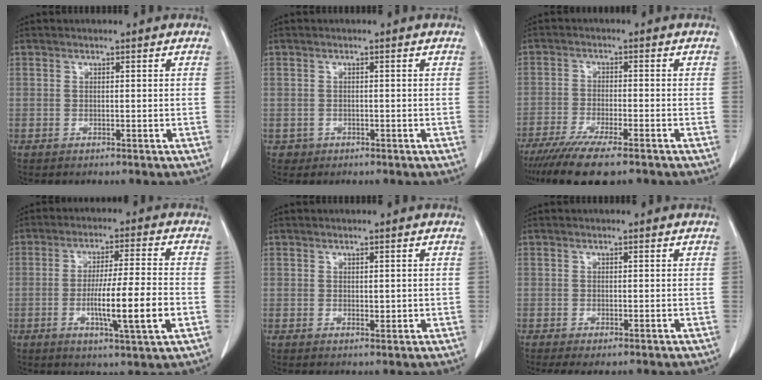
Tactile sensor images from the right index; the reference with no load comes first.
{"total": 1.0, "force": [-0.6, 0.9, -0.1], "torque": [-0.001, 0.004, -0.009]}
{"total": 10.4, "force": [-8.0, 1.2, 6.6], "torque": [-0.104, -0.023, -0.127]}
{"total": 10.8, "force": [-2.8, -0.1, 10.4], "torque": [-0.176, -0.011, -0.050]}
{"total": 1.0, "force": [0.1, 0.6, 0.7], "torque": [-0.006, -0.002, 0.004]}
{"total": 2.7, "force": [-1.9, 0.6, 1.7], "torque": [-0.024, -0.007, -0.027]}